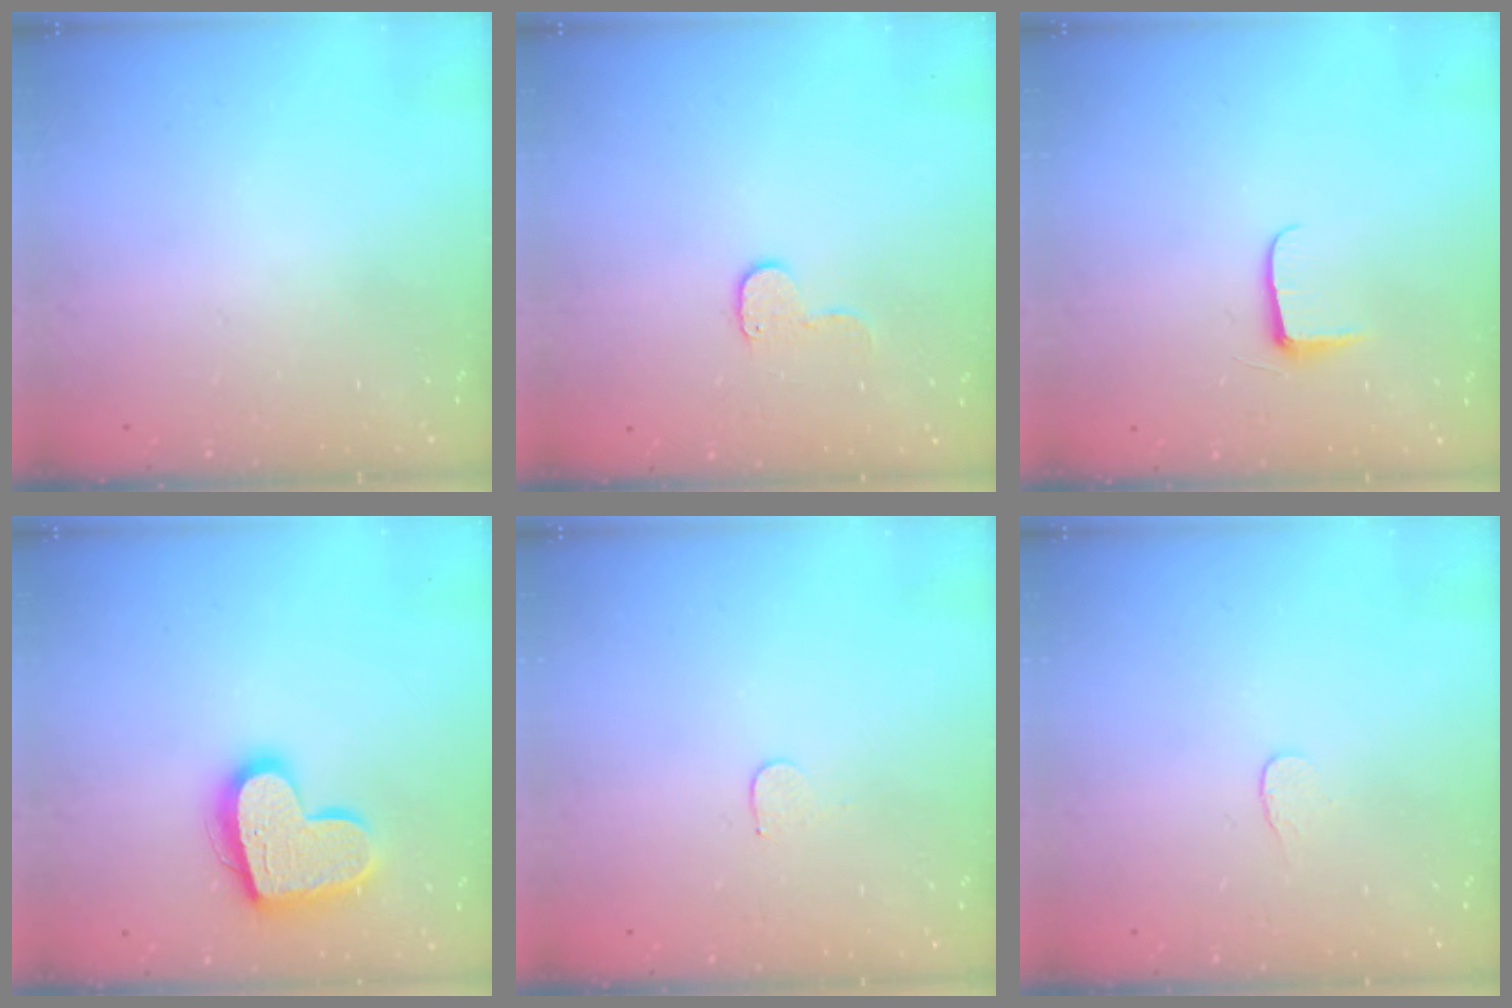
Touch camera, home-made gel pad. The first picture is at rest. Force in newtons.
{"total": 5.5, "press": 5.5, "slide": 0.5}
{"total": 5.8, "press": 5.8, "slide": 0.9}
{"total": 16.7, "press": 16.7, "slide": 1.1}
{"total": 3.7, "press": 3.7, "slide": 0.3}
{"total": 3.3, "press": 3.3, "slide": 0.4}